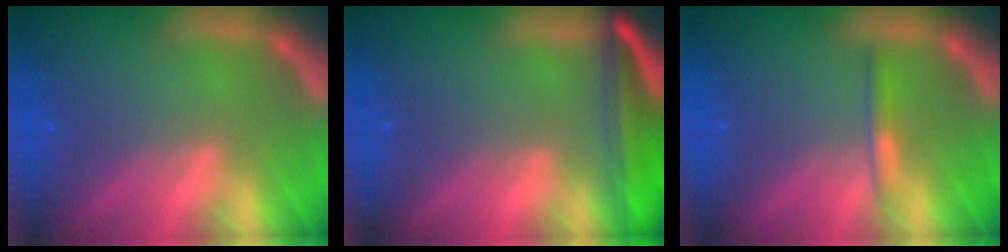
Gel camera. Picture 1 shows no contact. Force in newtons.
{"total": 7.5}
{"total": 1.4}